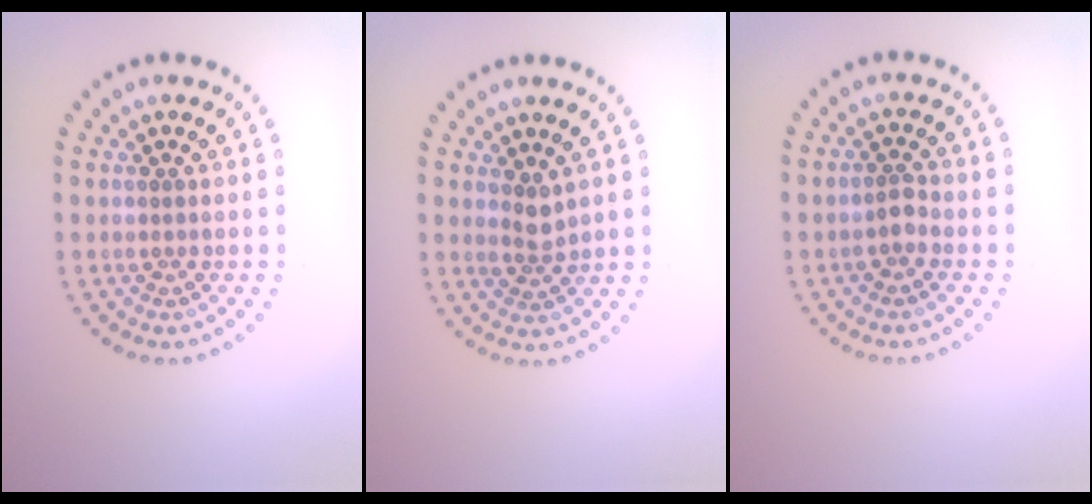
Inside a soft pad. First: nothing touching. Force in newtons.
{"total": 1.6, "press": 1.2, "slide": 1.0}
{"total": 1.3, "press": 1.1, "slide": 0.5}